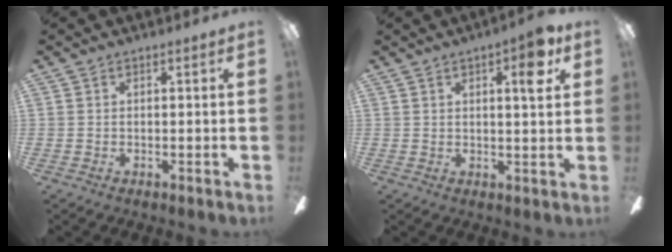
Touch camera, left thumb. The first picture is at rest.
{"total": 5.9, "force": [3.0, 1.4, 4.8], "torque": [-0.061, -0.012, 0.041]}